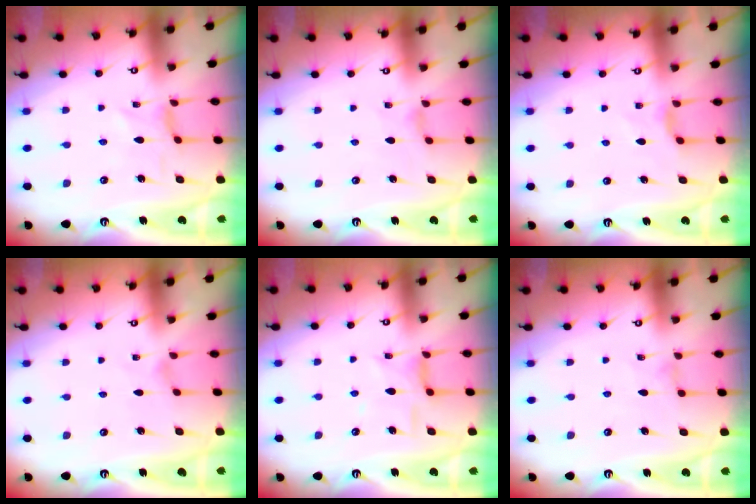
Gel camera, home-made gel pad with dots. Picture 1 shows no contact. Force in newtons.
{"total": 3.1, "press": 3.0, "slide": 0.3}
{"total": 4.1, "press": 4.0, "slide": 0.5}
{"total": 0.0}
{"total": 7.9, "press": 7.8, "slide": 0.7}
{"total": 0.0}